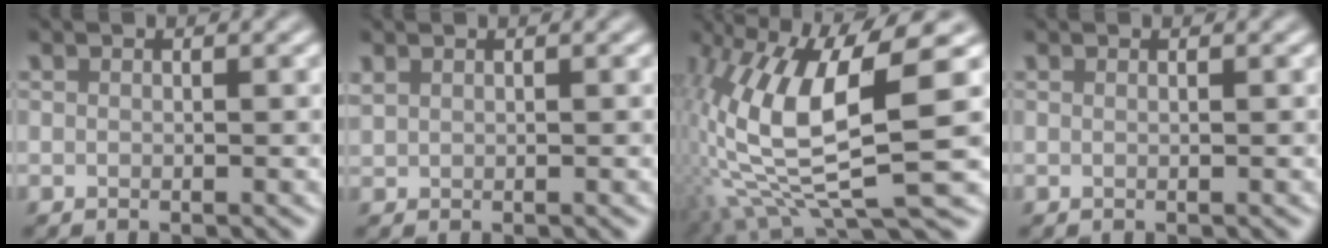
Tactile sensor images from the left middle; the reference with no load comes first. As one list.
[{"total": 0.7, "force": [0.7, 0.2, 0.2], "torque": [-0.007, 0.001, 0.018]}, {"total": 12.0, "force": [0.7, 3.2, 11.5], "torque": [-0.240, -0.010, 0.020]}, {"total": 0.7, "force": [0.4, 0.3, 0.5], "torque": [-0.001, -0.003, -0.004]}]